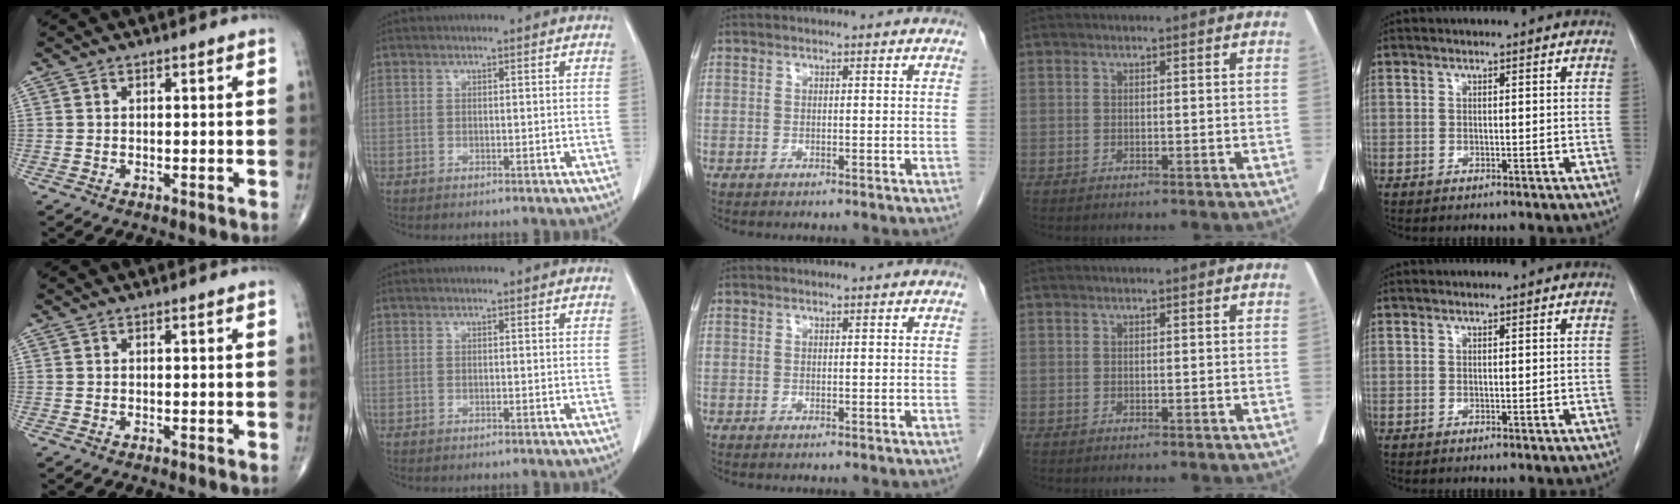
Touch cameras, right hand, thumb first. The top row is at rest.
{}